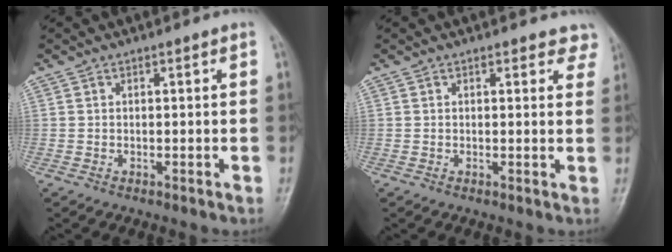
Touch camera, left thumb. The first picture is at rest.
{"total": 3.8, "force": [3.2, 1.7, 0.9], "torque": [0.026, -0.013, 0.019]}